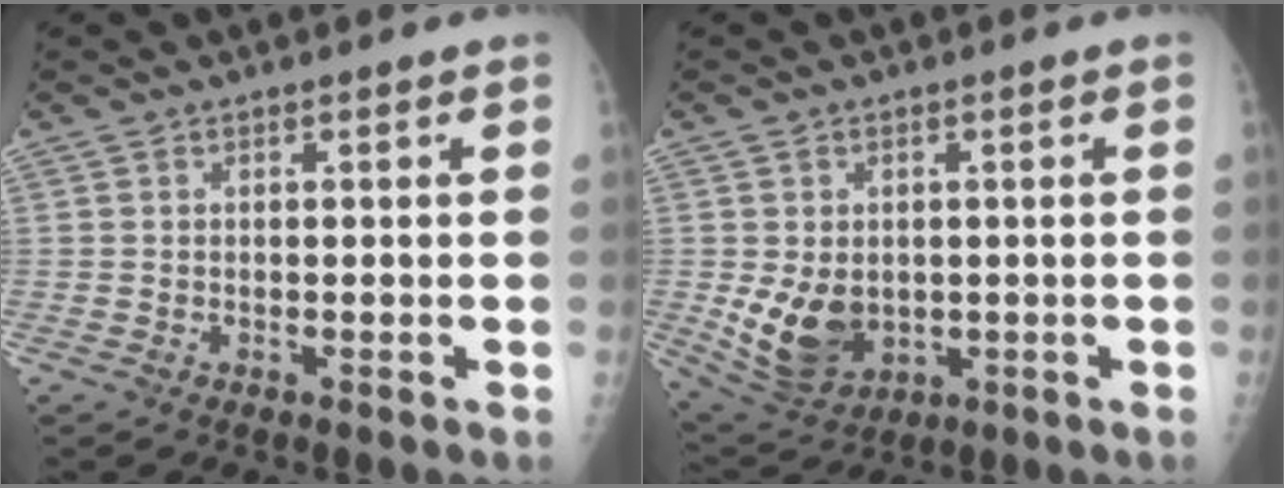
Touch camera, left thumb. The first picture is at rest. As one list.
[{"total": 9.4, "force": [-0.7, 7.0, 6.2], "torque": [-0.091, -0.010, 0.011]}]